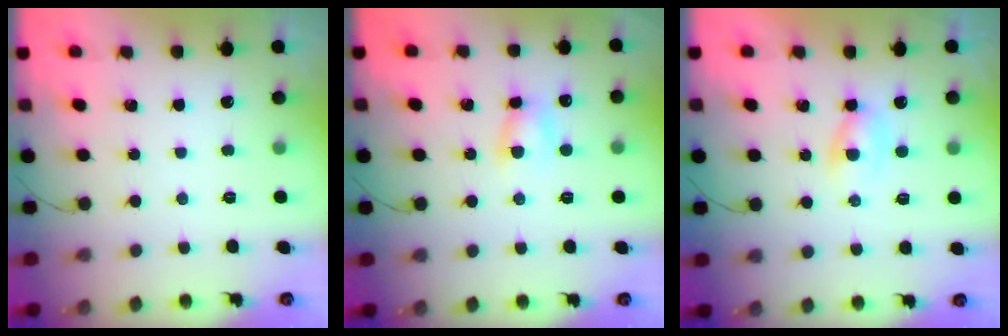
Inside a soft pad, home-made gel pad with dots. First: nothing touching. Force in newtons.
{"total": 4.7, "press": 4.6, "slide": 0.9}
{"total": 2.2, "press": 2.0, "slide": 0.9}